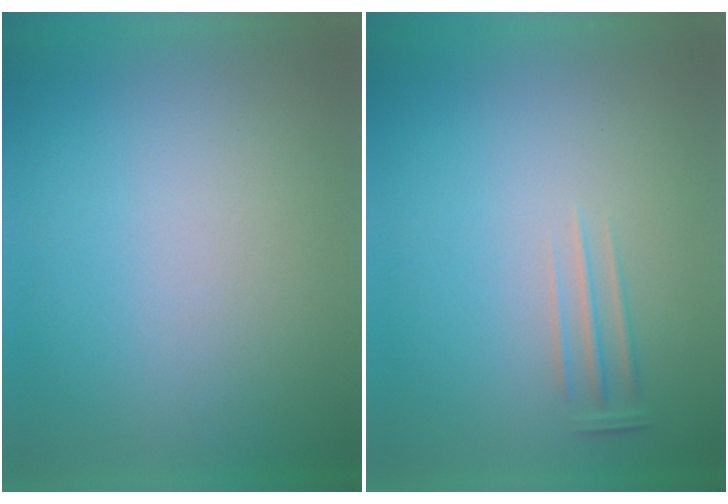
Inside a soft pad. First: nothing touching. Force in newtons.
{"total": 1.2}